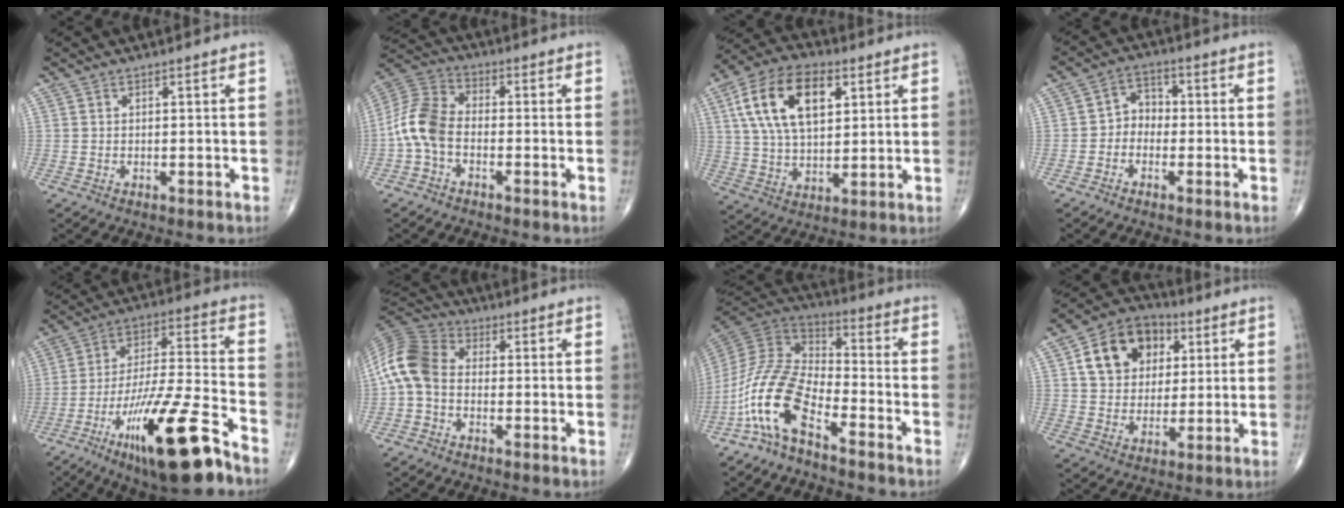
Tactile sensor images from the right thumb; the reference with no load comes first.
{"total": 9.2, "force": [-2.3, 5.8, 6.8], "torque": [-0.139, 0.030, -0.059]}
{"total": 17.1, "force": [5.8, 9.5, 12.9], "torque": [-0.221, -0.001, 0.105]}
{"total": 4.7, "force": [-1.0, 3.9, 2.4], "torque": [-0.011, 0.024, -0.033]}
{"total": 22.5, "force": [-12.9, 4.4, 17.9], "torque": [-0.324, 0.052, -0.220]}
{"total": 10.1, "force": [-1.0, 7.2, 7.1], "torque": [-0.140, 0.027, -0.039]}
{"total": 13.2, "force": [-7.8, 5.2, 9.3], "torque": [-0.198, 0.071, -0.163]}
{"total": 14.4, "force": [4.6, 11.1, 8.0], "torque": [-0.102, 0.001, 0.072]}